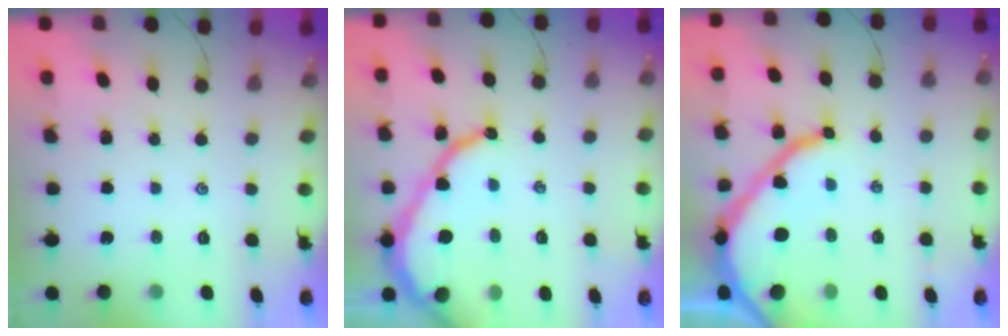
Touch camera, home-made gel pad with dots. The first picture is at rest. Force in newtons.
{"total": 13.2, "press": 13.2, "slide": 1.2}
{"total": 16.7, "press": 16.6, "slide": 1.6}